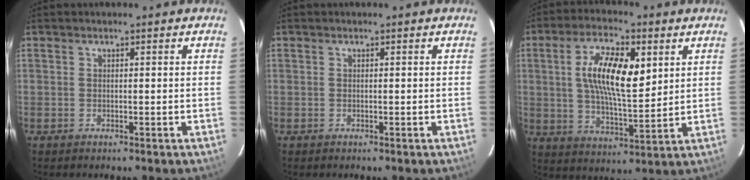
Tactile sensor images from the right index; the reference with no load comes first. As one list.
[{"total": 0.0}, {"total": 12.8, "force": [3.8, 4.7, 11.2], "torque": [-0.207, 0.008, 0.067]}]